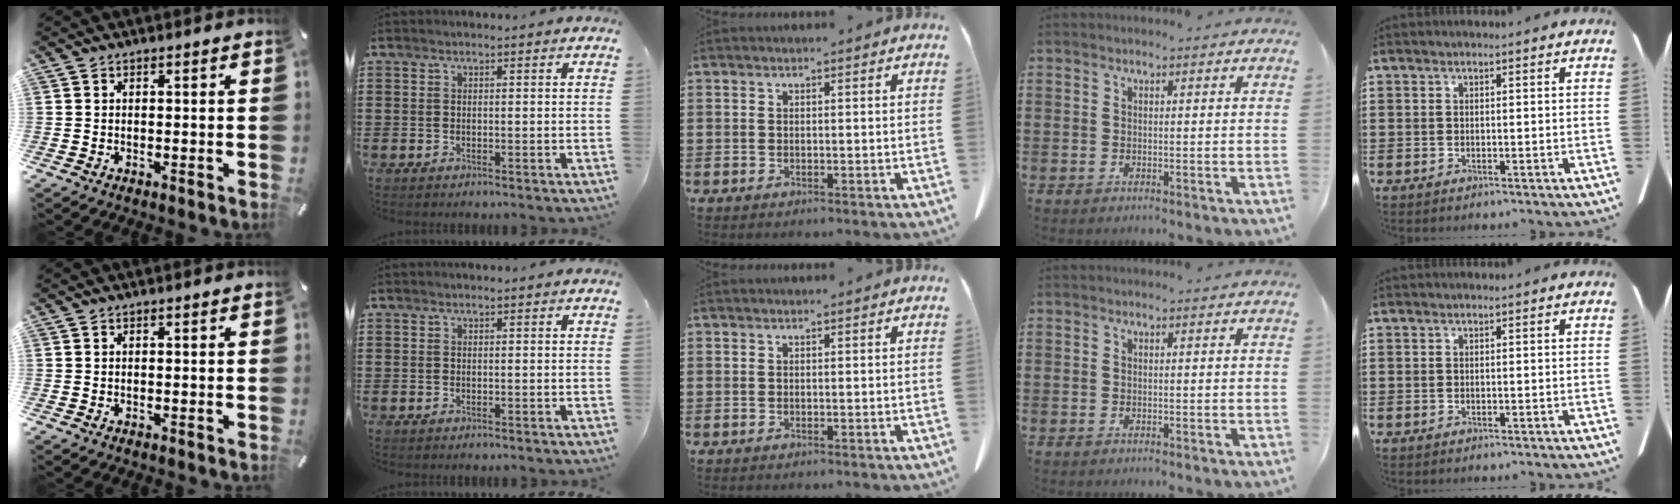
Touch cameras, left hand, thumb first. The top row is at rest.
{}